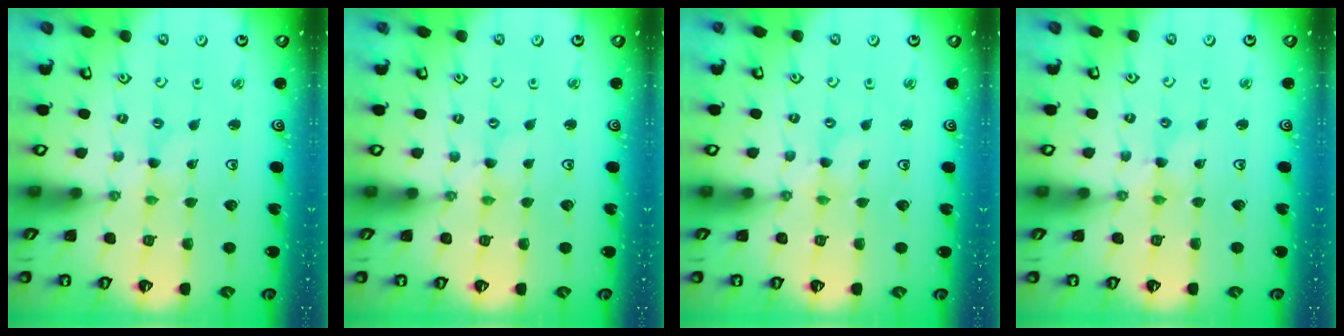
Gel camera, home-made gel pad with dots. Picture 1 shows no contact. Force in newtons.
{"total": 0.0}
{"total": 0.0}
{"total": 0.0}